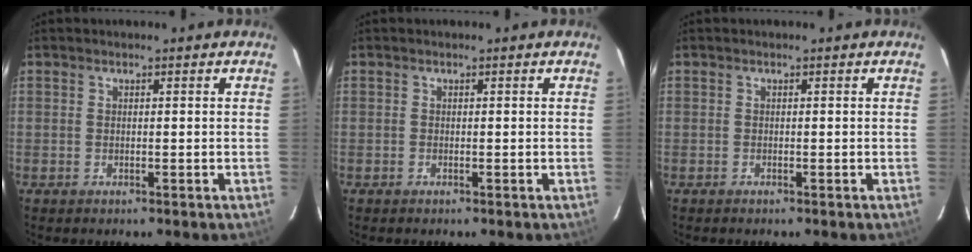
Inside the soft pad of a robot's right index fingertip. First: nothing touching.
{"total": 0.0}
{"total": 0.0}